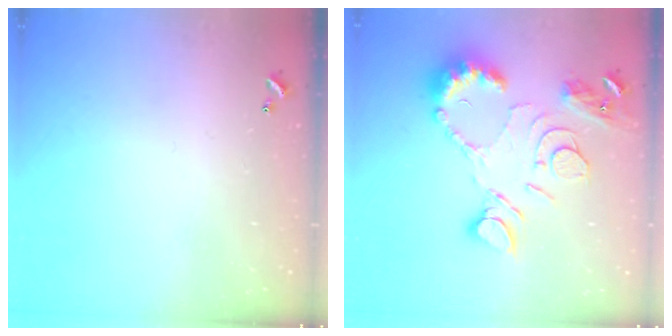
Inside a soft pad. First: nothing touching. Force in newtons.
{"total": 14.6, "press": 14.5, "slide": 1.7}